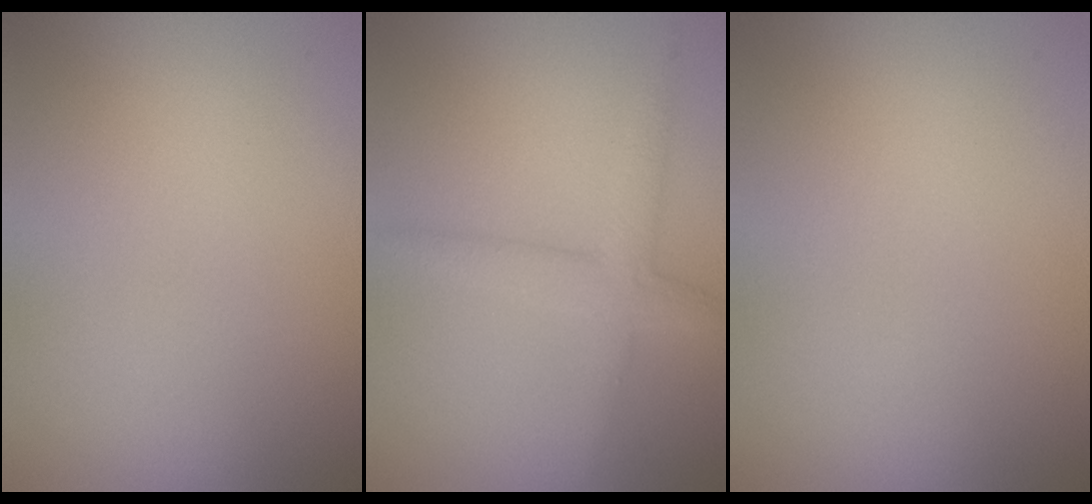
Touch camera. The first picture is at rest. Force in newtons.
{"total": 3.1, "press": 3.1, "slide": 0.2}
{"total": 0.0}